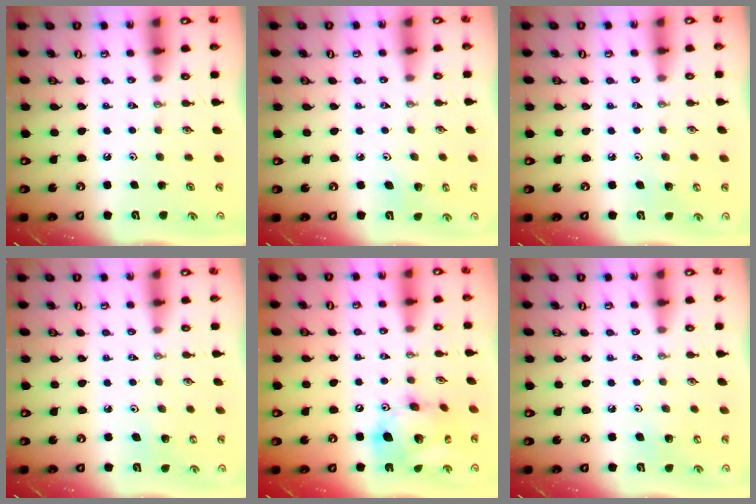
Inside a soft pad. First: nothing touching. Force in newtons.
{"total": 3.6, "press": 3.3, "slide": 1.4}
{"total": 4.6, "press": 4.5, "slide": 1.1}
{"total": 4.0, "press": 3.9, "slide": 0.9}
{"total": 18.0, "press": 17.7, "slide": 3.2}
{"total": 4.9, "press": 4.8, "slide": 0.4}